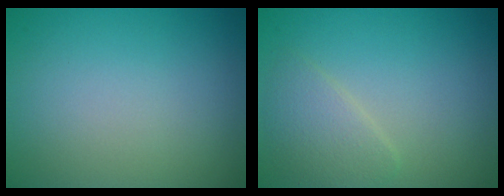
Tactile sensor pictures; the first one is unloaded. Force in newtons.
{"total": 2.4, "press": 2.4, "slide": 0.1}